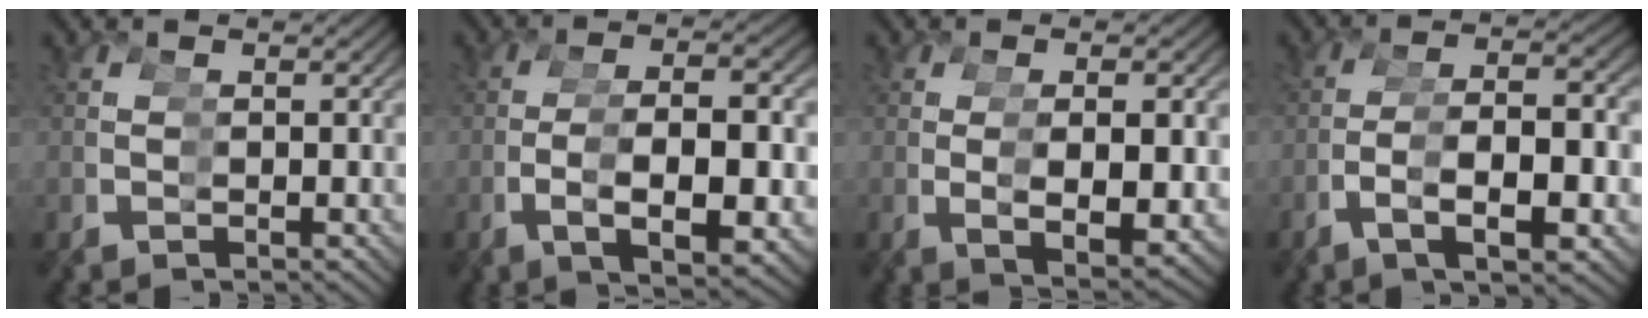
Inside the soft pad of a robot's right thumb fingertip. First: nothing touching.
{"total": 5.3, "force": [-0.4, 2.0, 4.9], "torque": [-0.099, 0.015, 0.000]}
{"total": 4.1, "force": [-0.1, 0.9, 4.0], "torque": [-0.070, 0.013, 0.001]}
{"total": 4.4, "force": [-0.4, 1.7, 4.0], "torque": [-0.069, 0.023, -0.006]}